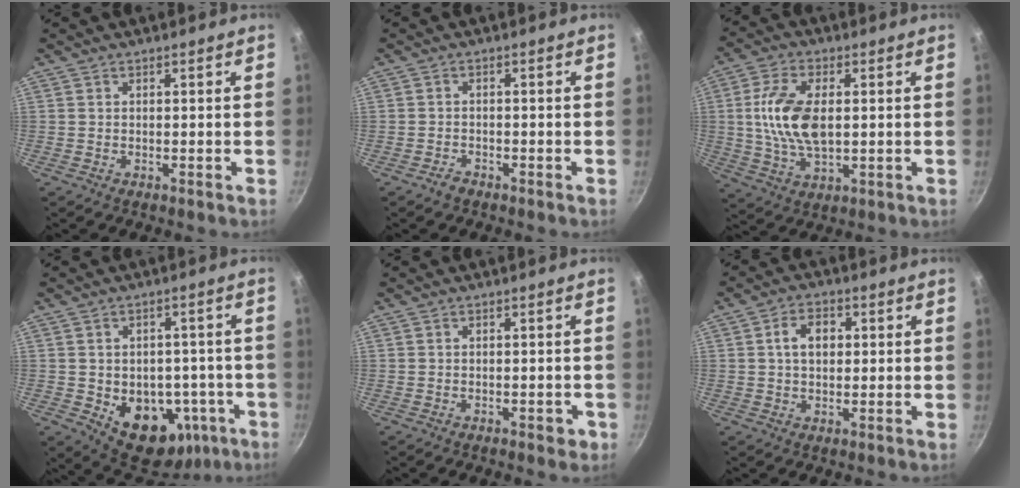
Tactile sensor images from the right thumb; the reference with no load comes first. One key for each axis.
{"total": 1.7, "fx": -1.4, "fy": 0.9, "fz": 0.5, "tx": -0.008, "ty": 0.016, "tz": -0.023}
{"total": 12.4, "fx": 1.1, "fy": 6.7, "fz": 10.4, "tx": -0.196, "ty": 0.005, "tz": 0.020}
{"total": 16.2, "fx": -4.9, "fy": 11.9, "fz": 9.9, "tx": -0.096, "ty": 0.021, "tz": -0.045}
{"total": 2.3, "fx": -1.1, "fy": 1.3, "fz": 1.5, "tx": -0.008, "ty": 0.016, "tz": -0.006}
{"total": 7.6, "fx": 1.3, "fy": 5.3, "fz": 5.3, "tx": -0.065, "ty": 0.013, "tz": 0.014}